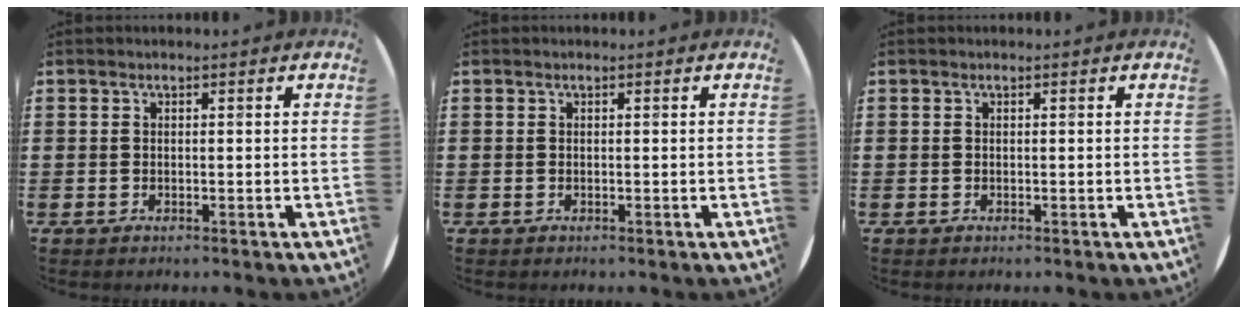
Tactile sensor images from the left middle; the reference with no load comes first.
{"total": 0.0}
{"total": 0.0}